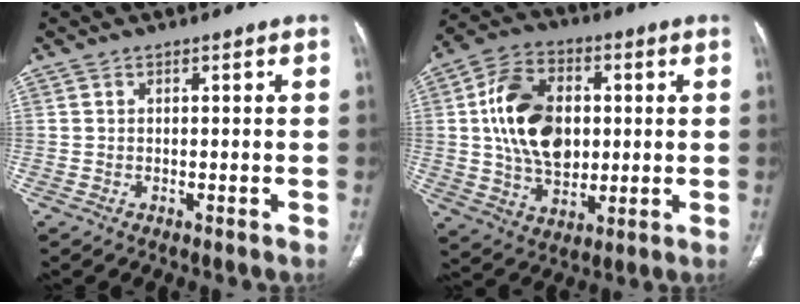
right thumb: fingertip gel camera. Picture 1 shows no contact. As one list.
[{"total": 16.9, "force": [1.9, 11.7, 12.1], "torque": [-0.185, 0.005, 0.035]}]